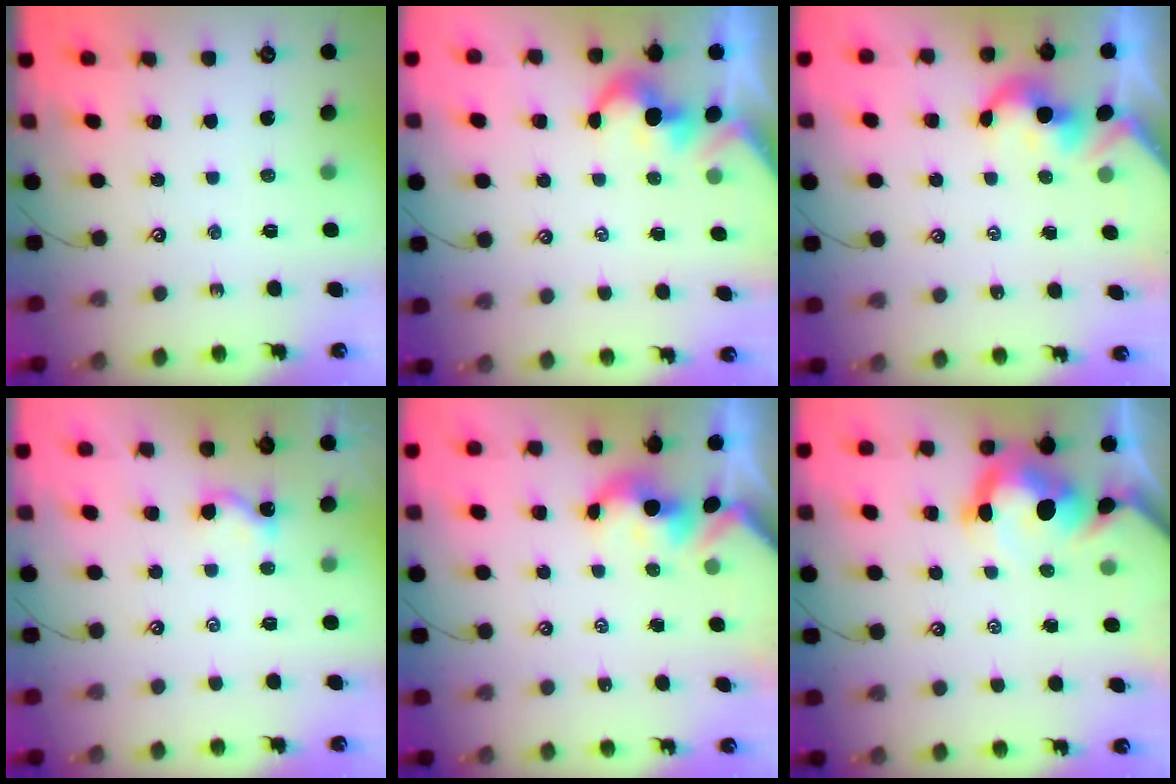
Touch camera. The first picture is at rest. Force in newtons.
{"total": 1.6, "press": 1.6, "slide": 0.2}
{"total": 2.3, "press": 2.3, "slide": 0.3}
{"total": 1.1, "press": 1.0, "slide": 0.5}
{"total": 1.7, "press": 1.6, "slide": 0.3}
{"total": 7.8, "press": 7.7, "slide": 1.4}